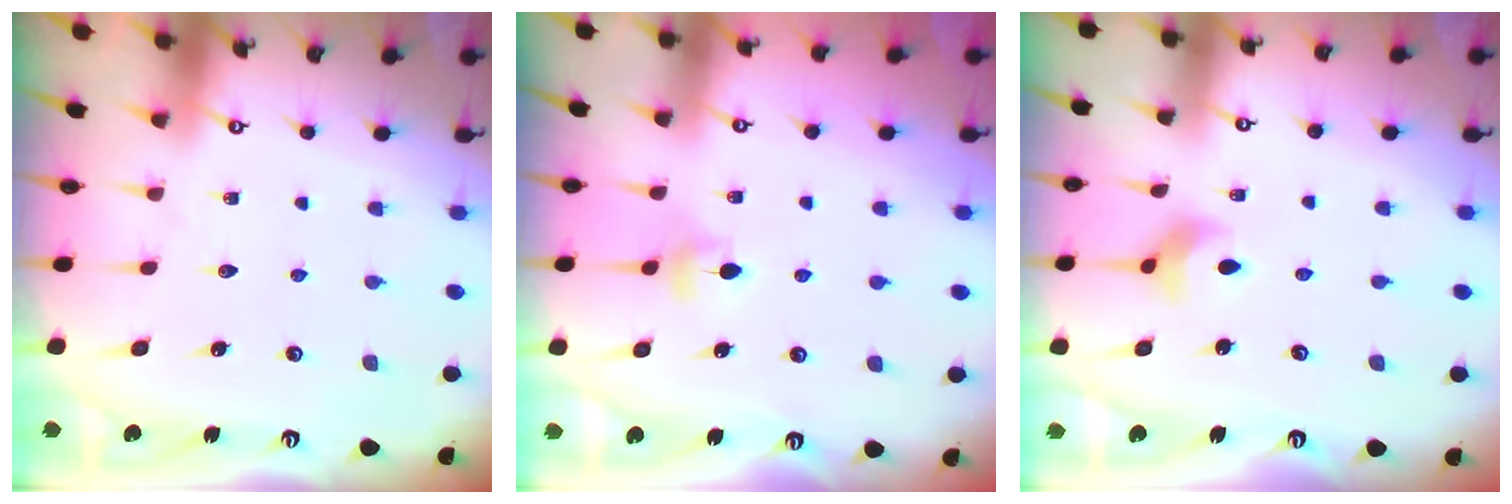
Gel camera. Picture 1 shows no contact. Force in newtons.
{"total": 4.3, "press": 4.2, "slide": 0.7}
{"total": 4.8, "press": 4.7, "slide": 0.9}